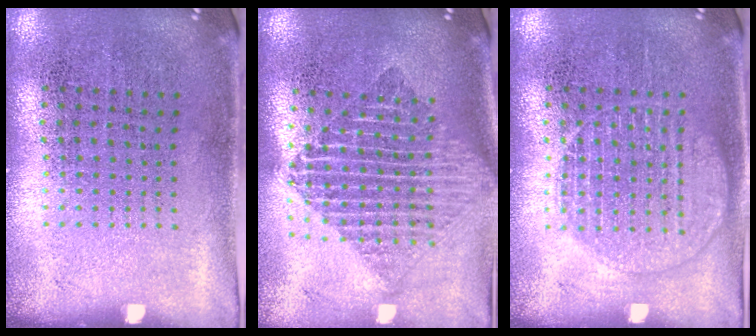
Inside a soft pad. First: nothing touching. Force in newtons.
{"total": 1.9, "press": 1.6, "slide": 1.0}
{"total": 2.4, "press": 2.4, "slide": 0.3}